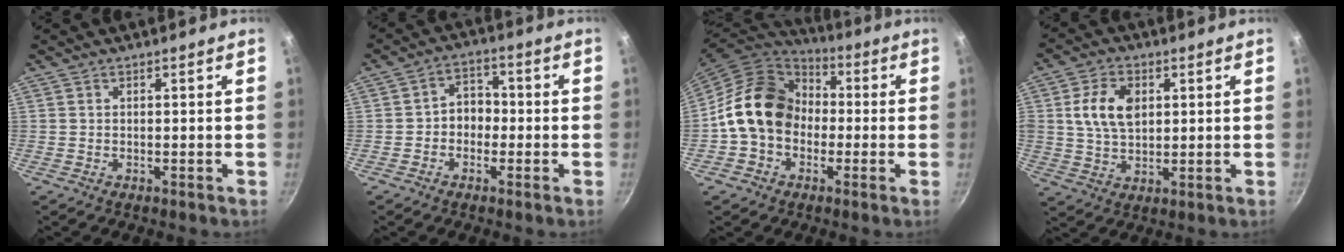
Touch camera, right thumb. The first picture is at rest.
{"total": 5.4, "force": [-1.0, 4.4, 3.0], "torque": [-0.006, 0.022, -0.024]}
{"total": 16.3, "force": [-0.8, 13.2, 9.6], "torque": [-0.130, 0.045, -0.028]}
{"total": 9.3, "force": [2.2, 6.2, 6.6], "torque": [-0.111, -0.003, 0.041]}